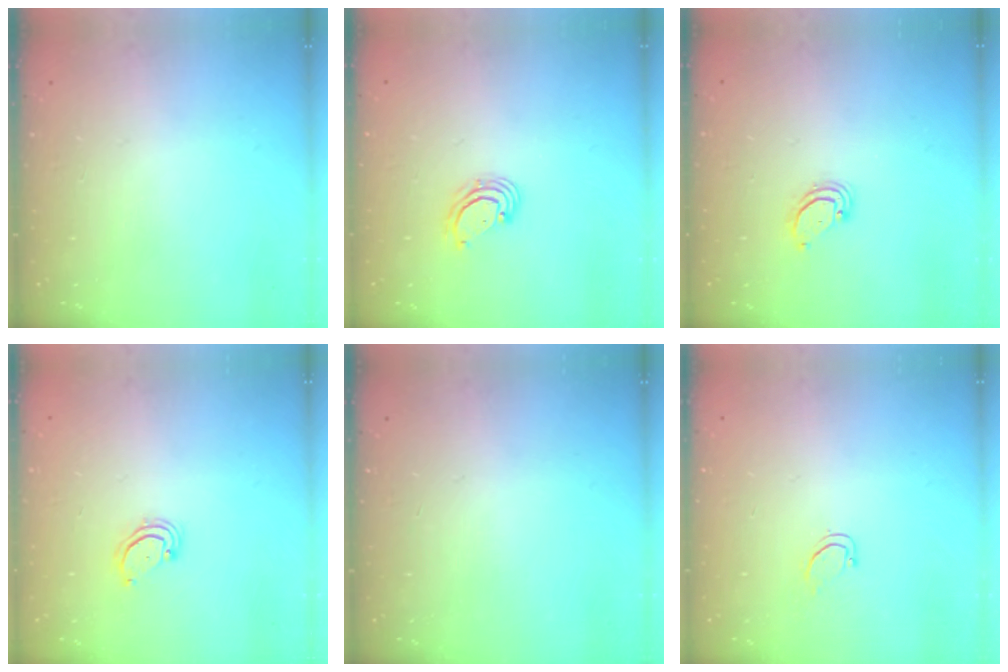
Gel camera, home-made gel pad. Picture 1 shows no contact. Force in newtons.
{"total": 2.4, "press": 2.4, "slide": 0.2}
{"total": 2.6, "press": 2.6, "slide": 0.1}
{"total": 2.3, "press": 2.2, "slide": 0.2}
{"total": 0.0}
{"total": 2.8, "press": 2.8, "slide": 0.2}